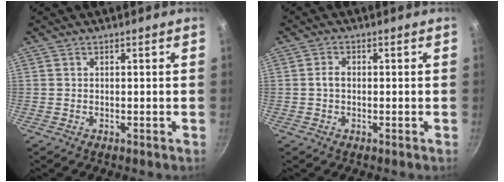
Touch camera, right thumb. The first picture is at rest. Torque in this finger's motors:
{"motor_torque": [0.40, 0.72, 0.47, -0.33, -0.03]}